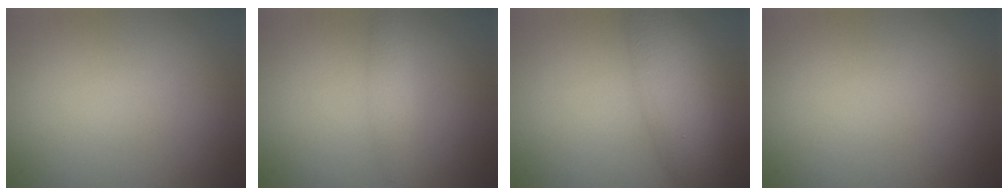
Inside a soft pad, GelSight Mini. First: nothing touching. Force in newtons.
{"total": 1.5, "press": 1.5, "slide": 0.0}
{"total": 5.6, "press": 5.6, "slide": 0.2}
{"total": 0.0}